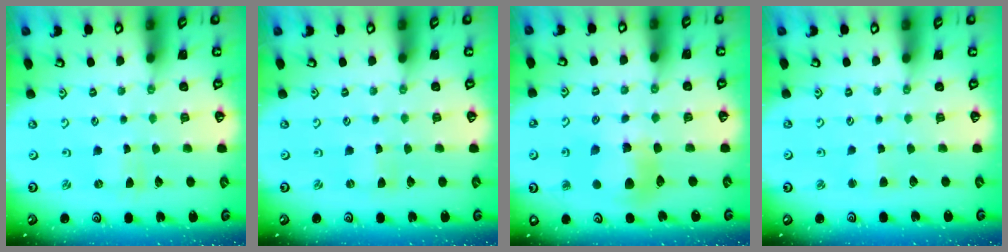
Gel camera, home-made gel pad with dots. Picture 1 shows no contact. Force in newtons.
{"total": 0.0}
{"total": 10.3, "press": 10.2, "slide": 1.4}
{"total": 2.5, "press": 2.5, "slide": 0.3}